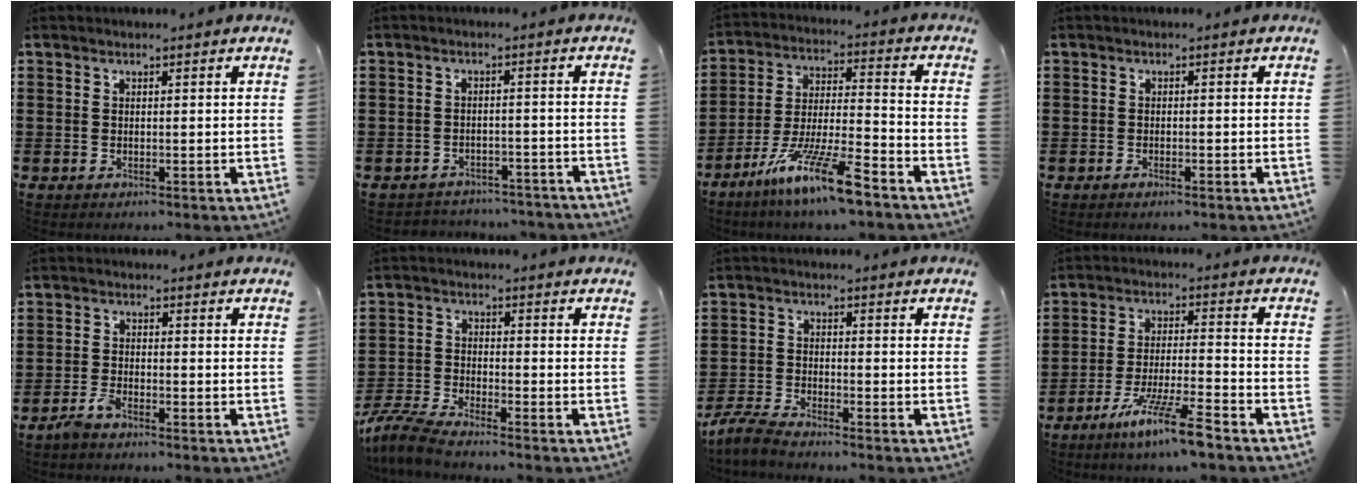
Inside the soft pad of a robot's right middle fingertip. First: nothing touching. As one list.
[{"total": 2.7, "force": [-2.7, 0.4, -0.1], "torque": [-0.007, 0.000, -0.059]}, {"total": 12.0, "force": [-8.6, 1.3, 8.3], "torque": [-0.161, 0.009, -0.163]}, {"total": 0.7, "force": [-0.5, 0.2, 0.4], "torque": [-0.011, -0.005, -0.009]}, {"total": 2.7, "force": [-2.2, 0.6, 1.4], "torque": [-0.041, 0.002, -0.047]}, {"total": 5.5, "force": [-5.1, 0.3, 2.1], "torque": [-0.068, -0.013, -0.106]}, {"total": 4.0, "force": [-3.7, 0.3, 1.5], "torque": [-0.047, -0.005, -0.080]}, {"total": 9.6, "force": [-7.1, 0.4, 6.5], "torque": [-0.127, -0.007, -0.136]}]